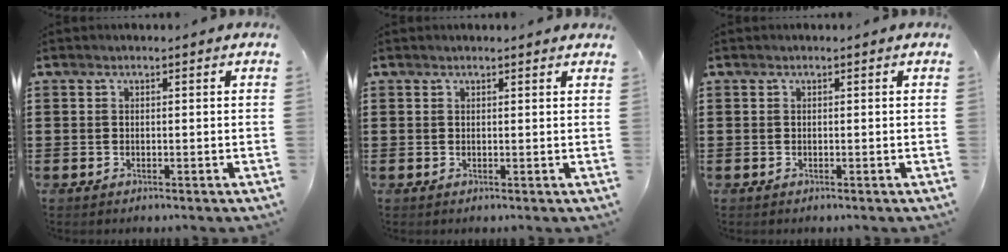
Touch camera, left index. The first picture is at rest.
{"total": 0.8, "force": [0.7, 0.0, 0.3], "torque": [-0.008, -0.001, 0.015]}
{"total": 0.0}